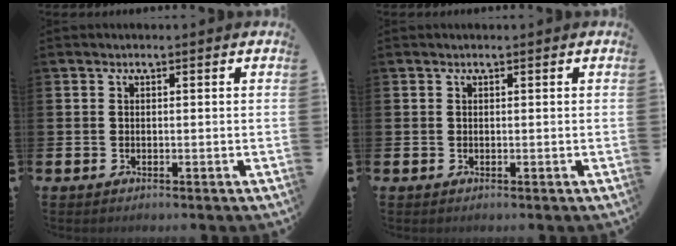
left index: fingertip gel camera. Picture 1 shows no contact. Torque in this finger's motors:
{"motor_torque": [0.53, -0.73, 0.02, 0.02]}